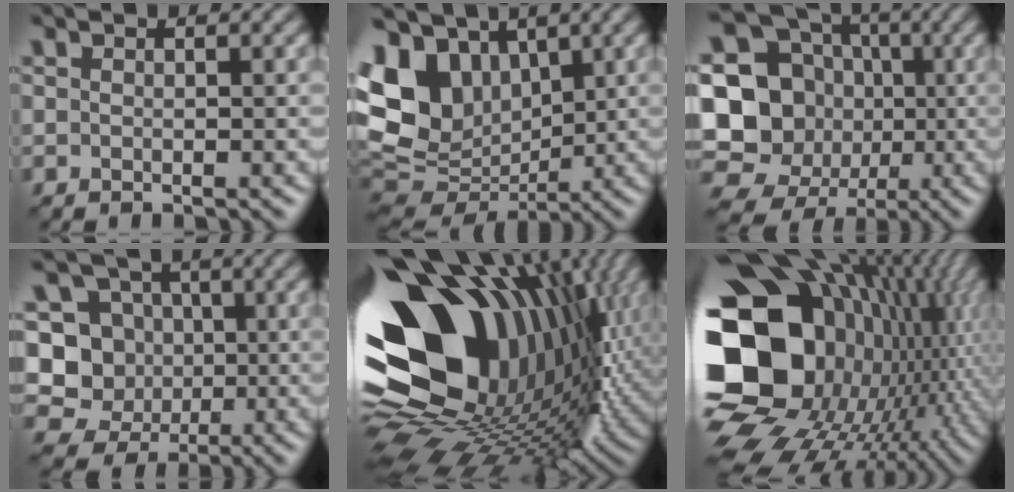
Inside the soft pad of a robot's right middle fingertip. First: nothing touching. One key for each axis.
{"total": 12.5, "fx": 3.0, "fy": 9.2, "fz": 7.8, "tx": -0.187, "ty": 0.013, "tz": 0.055}
{"total": 19.9, "fx": -1.4, "fy": 18.6, "fz": 6.9, "tx": -0.173, "ty": 0.008, "tz": -0.067}
{"total": 9.3, "fx": -0.5, "fy": 8.8, "fz": 3.1, "tx": -0.069, "ty": 0.034, "tz": -0.044}
{"total": 21.4, "fx": 2.3, "fy": 13.8, "fz": 16.1, "tx": -0.301, "ty": -0.038, "tz": 0.045}
{"total": 22.3, "fx": -2.5, "fy": 16.7, "fz": 14.5, "tx": -0.302, "ty": -0.022, "tz": -0.033}